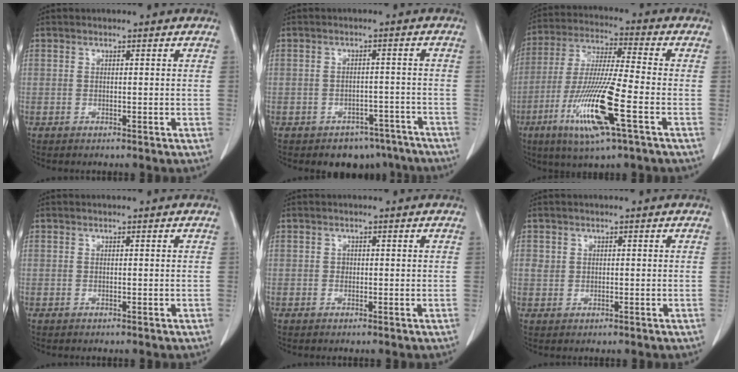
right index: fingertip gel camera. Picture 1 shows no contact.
{"total": 6.9, "force": [-5.4, 4.1, 1.2], "torque": [0.012, 0.016, -0.067]}
{"total": 15.2, "force": [-5.8, 0.5, 14.1], "torque": [-0.288, -0.022, -0.107]}
{"total": 0.0}
{"total": 0.7, "force": [0.0, 0.6, 0.2], "torque": [0.002, 0.004, 0.002]}
{"total": 1.5, "force": [0.4, 1.4, 0.5], "torque": [-0.008, 0.009, 0.012]}